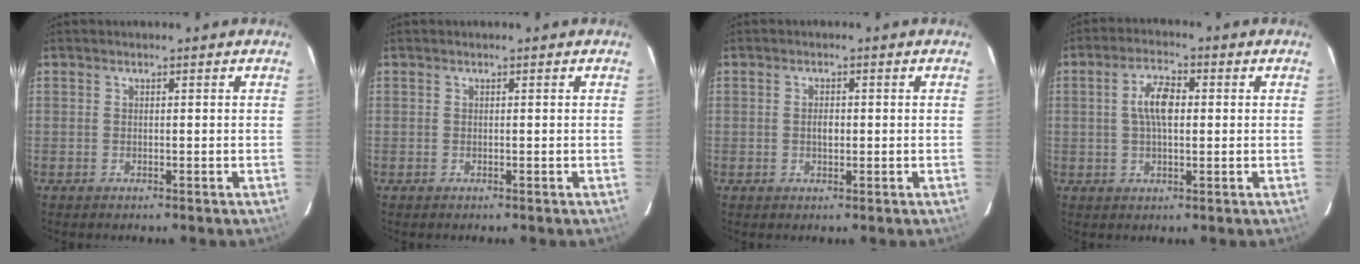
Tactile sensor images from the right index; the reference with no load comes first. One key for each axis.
{"total": 0.0}
{"total": 1.8, "fx": -0.1, "fy": 1.1, "fz": 1.4, "tx": -0.025, "ty": 0.004, "tz": -0.002}
{"total": 6.0, "fx": 0.7, "fy": 2.6, "fz": 5.4, "tx": -0.101, "ty": 0.012, "tz": 0.014}